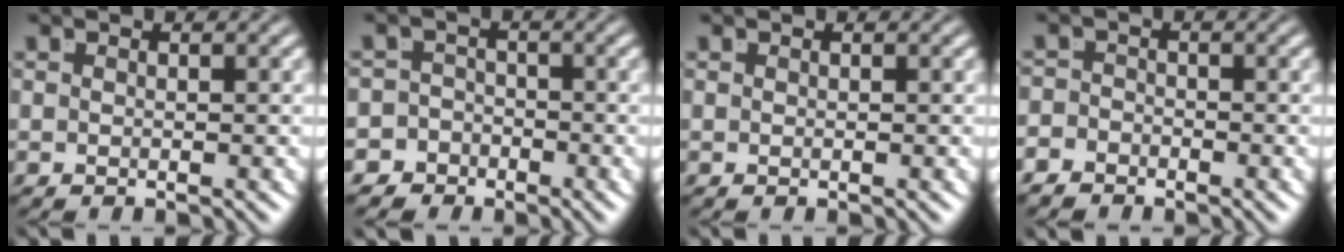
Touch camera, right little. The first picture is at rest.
{"total": 6.3, "force": [-3.3, 5.3, 0.7], "torque": [-0.023, -0.020, -0.064]}
{"total": 0.0}
{"total": 2.3, "force": [-2.1, 0.9, -0.1], "torque": [0.002, -0.019, -0.033]}